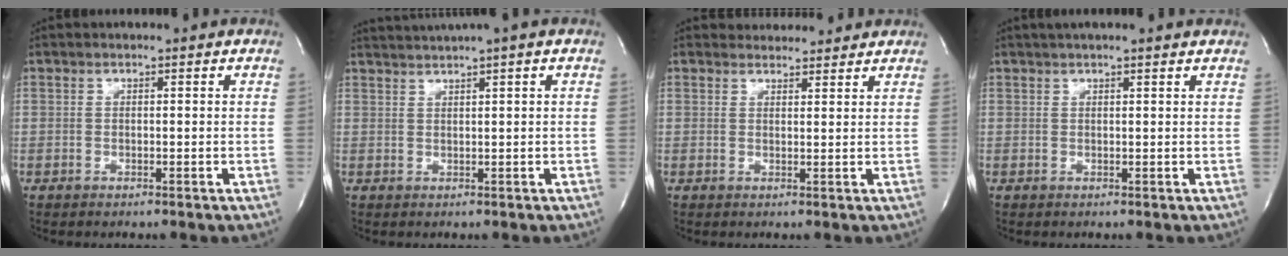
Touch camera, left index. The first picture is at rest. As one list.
[{"total": 3.7, "force": [2.8, -1.3, 2.0], "torque": [-0.039, 0.013, 0.053]}, {"total": 4.5, "force": [4.3, 1.3, 0.2], "torque": [-0.004, 0.010, 0.053]}, {"total": 6.1, "force": [5.2, 0.2, 3.1], "torque": [-0.050, 0.026, 0.063]}]